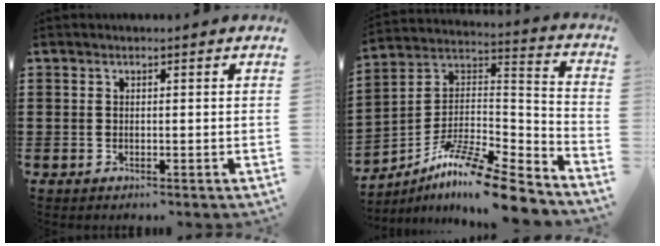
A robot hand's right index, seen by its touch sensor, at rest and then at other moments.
{"total": 10.8, "force": [-8.9, 1.1, 6.1], "torque": [-0.105, 0.013, -0.177]}